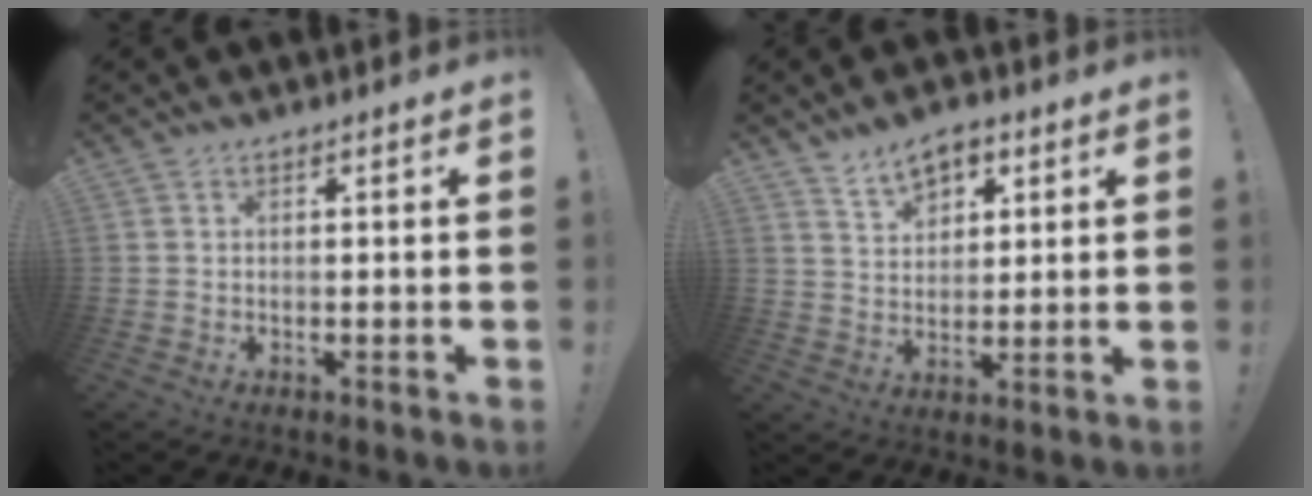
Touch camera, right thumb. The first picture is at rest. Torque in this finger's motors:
{"motor_torque": [-0.01, 0.03, 0.33, 0.55, 0.10]}